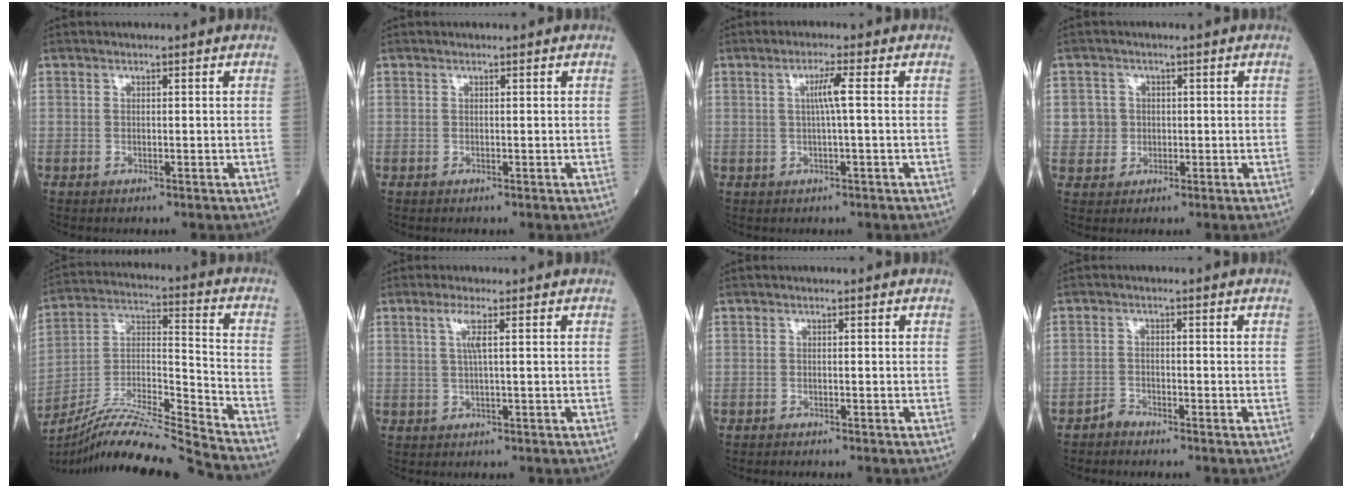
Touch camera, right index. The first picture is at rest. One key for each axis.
{"total": 0.0}
{"total": 3.1, "fx": 0.4, "fy": -0.6, "fz": 3.0, "tx": -0.057, "ty": 0.002, "tz": 0.006}
{"total": 3.5, "fx": 0.3, "fy": 3.5, "fz": 0.1, "tx": 0.009, "ty": 0.009, "tz": 0.010}
{"total": 19.8, "fx": -18.3, "fy": -2.0, "fz": 7.4, "tx": -0.148, "ty": -0.004, "tz": -0.320}
{"total": 2.4, "fx": 0.9, "fy": -0.3, "fz": 2.2, "tx": -0.054, "ty": 0.006, "tz": 0.020}
{"total": 1.2, "fx": -1.1, "fy": -0.2, "fz": 0.4, "tx": -0.007, "ty": 0.001, "tz": -0.017}
{"total": 1.4, "fx": -1.4, "fy": 0.2, "fz": 0.0, "tx": 0.005, "ty": -0.001, "tz": -0.026}